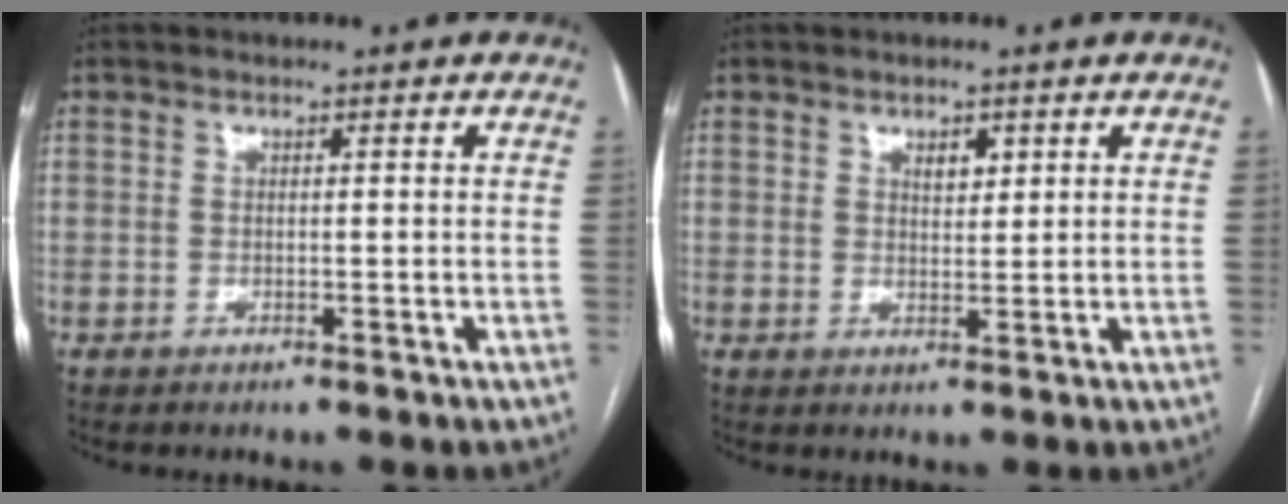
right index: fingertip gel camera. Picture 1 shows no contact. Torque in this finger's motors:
{"motor_torque": [0.02, 0.04, 0.04, 0.03]}